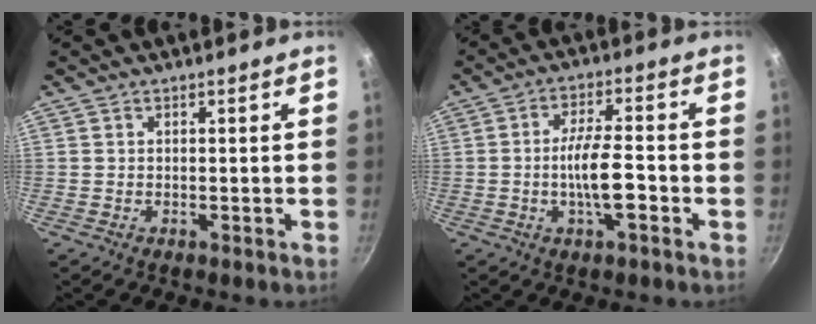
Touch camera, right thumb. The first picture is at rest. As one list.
[{"total": 8.3, "force": [-2.3, 2.2, 7.6], "torque": [-0.128, 0.018, -0.044]}]